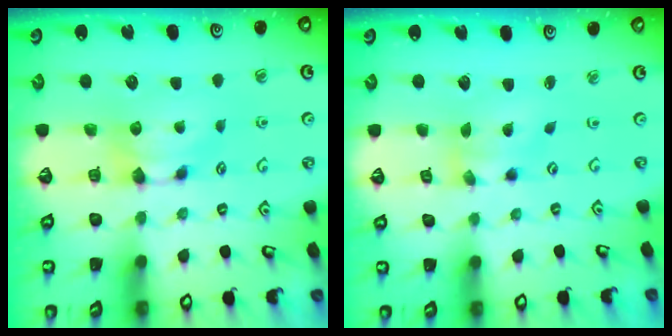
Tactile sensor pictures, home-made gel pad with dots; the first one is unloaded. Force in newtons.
{"total": 1.4, "press": 0.8, "slide": 1.2}